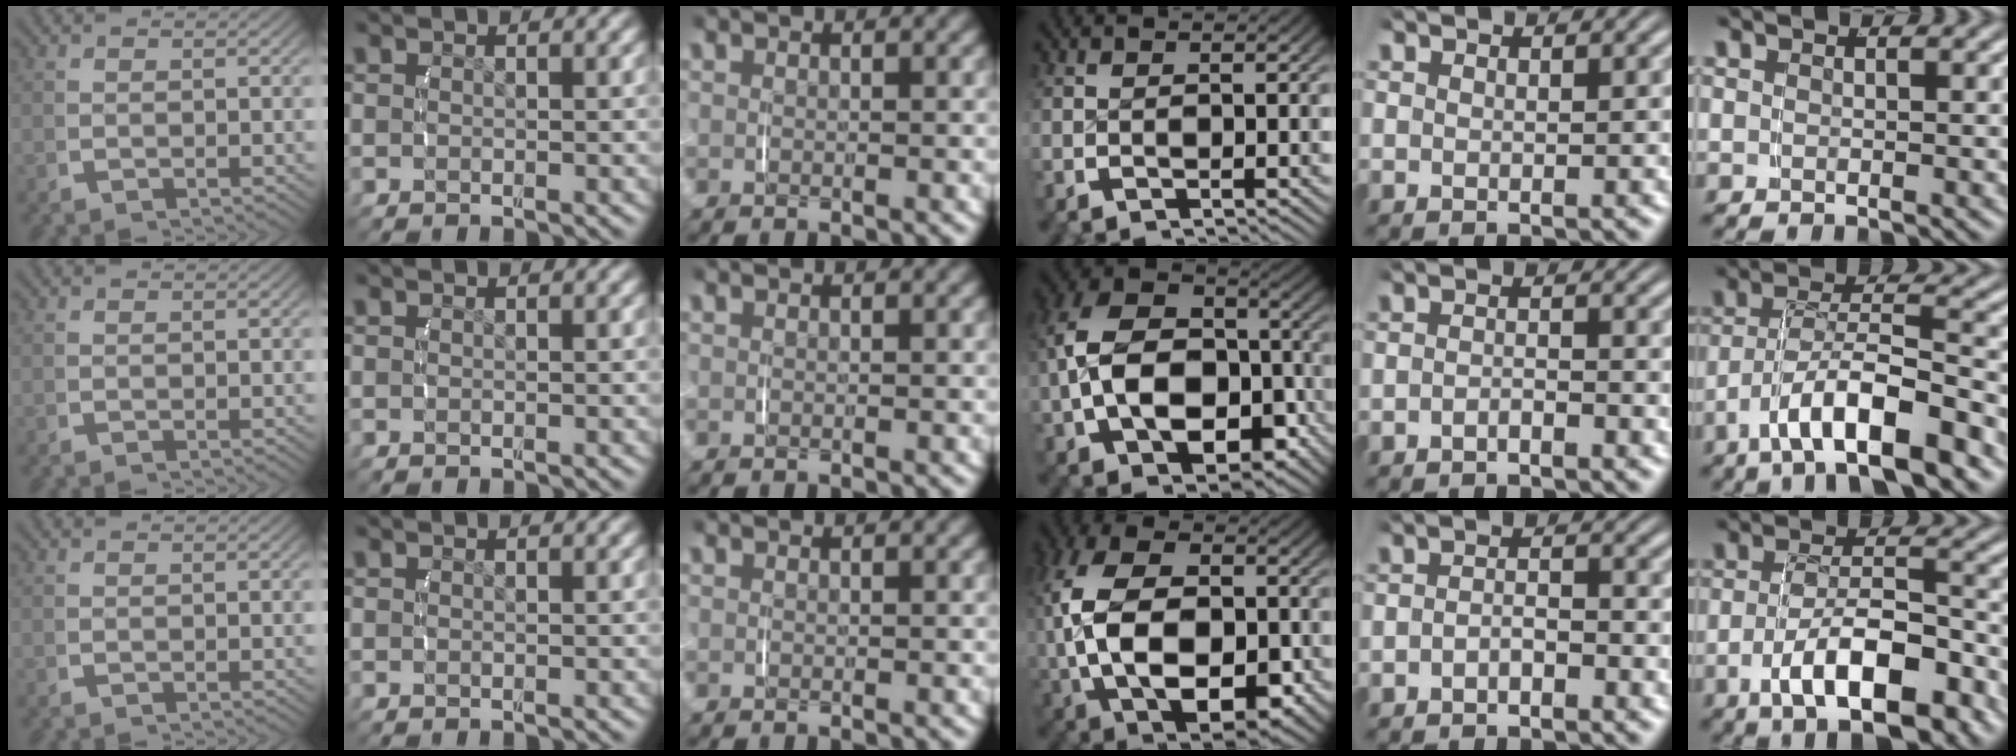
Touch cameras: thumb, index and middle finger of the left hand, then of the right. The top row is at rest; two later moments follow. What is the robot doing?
{"motion": "lift_and_place", "object": "napkin"}